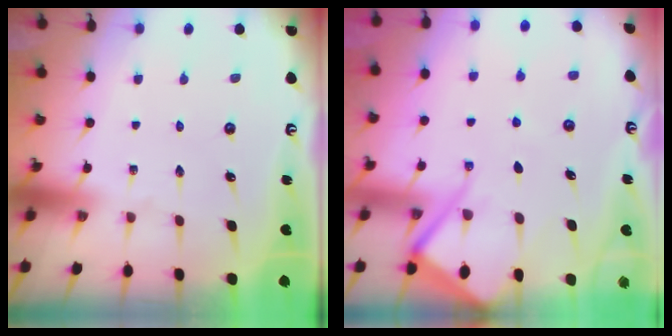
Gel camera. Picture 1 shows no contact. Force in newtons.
{"total": 8.4, "press": 8.3, "slide": 1.1}